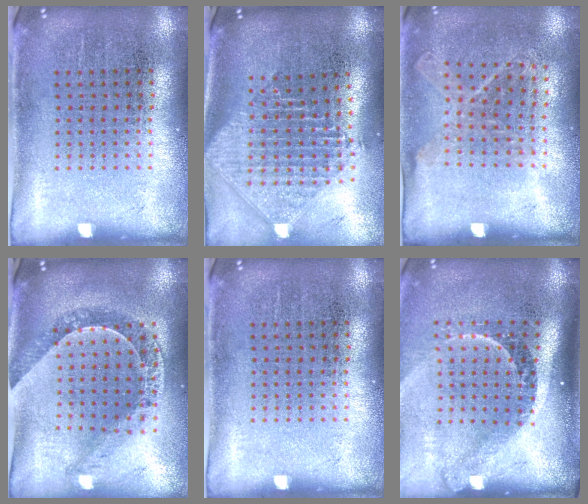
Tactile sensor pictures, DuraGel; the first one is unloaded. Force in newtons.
{"total": 2.4, "press": 1.9, "slide": 1.5}
{"total": 1.1, "press": 1.0, "slide": 0.5}
{"total": 1.2, "press": 1.2, "slide": 0.2}
{"total": 0.0}
{"total": 2.3, "press": 1.5, "slide": 1.7}